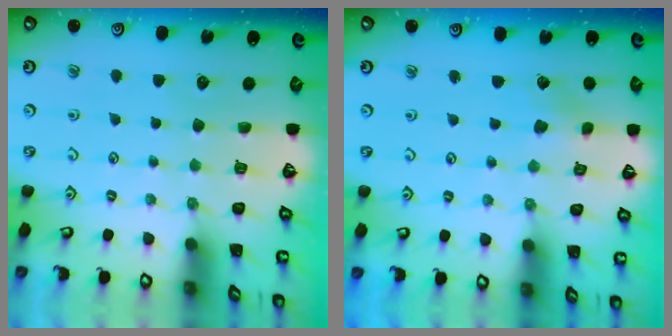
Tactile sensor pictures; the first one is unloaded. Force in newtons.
{"total": 2.5, "press": 2.4, "slide": 0.3}